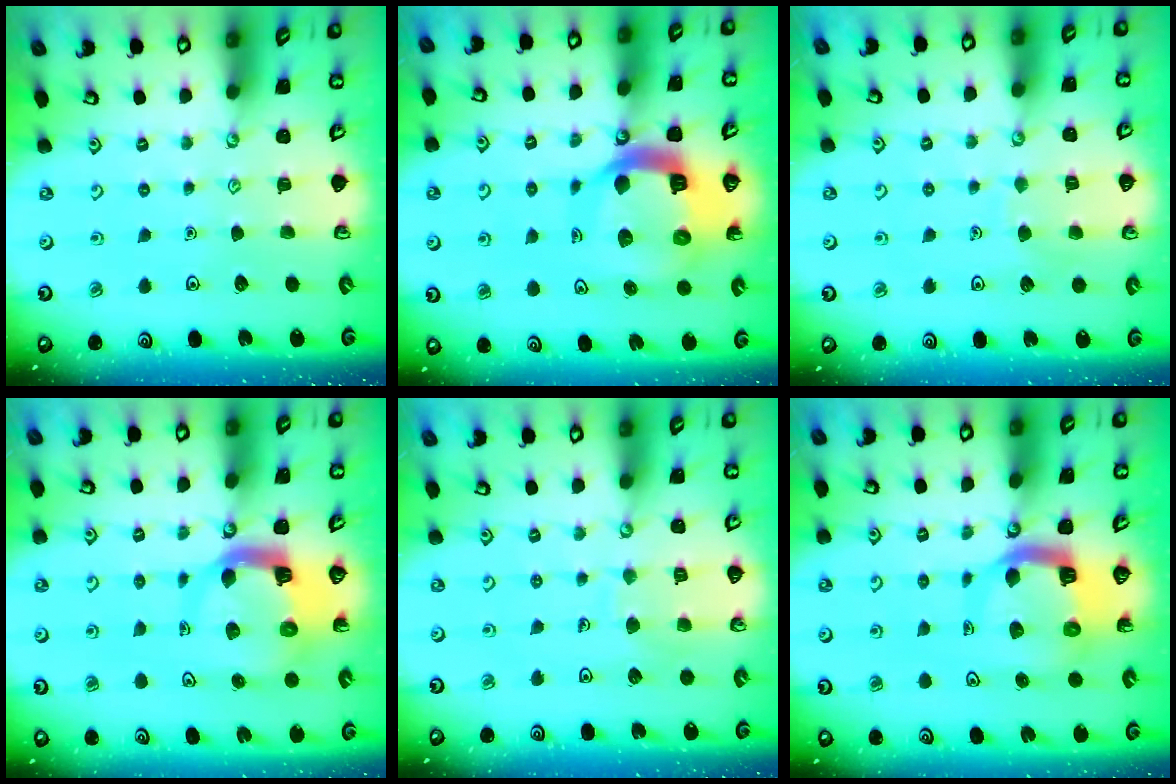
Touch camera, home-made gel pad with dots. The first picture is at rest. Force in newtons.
{"total": 15.7, "press": 15.6, "slide": 1.7}
{"total": 4.7, "press": 4.7, "slide": 0.4}
{"total": 7.3, "press": 7.2, "slide": 0.8}
{"total": 7.8, "press": 7.8, "slide": 0.4}
{"total": 9.5, "press": 9.4, "slide": 1.2}